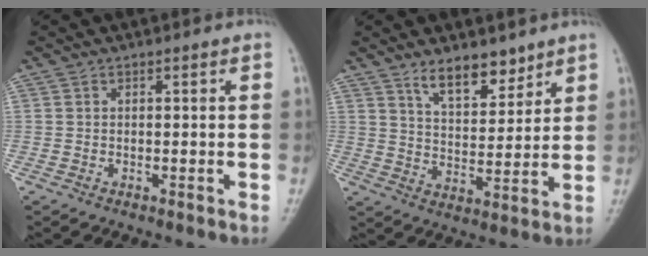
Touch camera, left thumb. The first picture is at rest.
{"total": 8.7, "force": [6.3, 3.8, 4.6], "torque": [-0.041, -0.049, 0.111]}